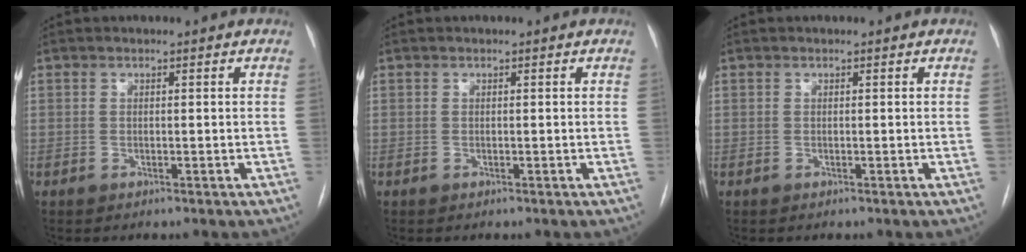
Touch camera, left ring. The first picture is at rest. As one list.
[{"total": 0.0}, {"total": 0.0}]